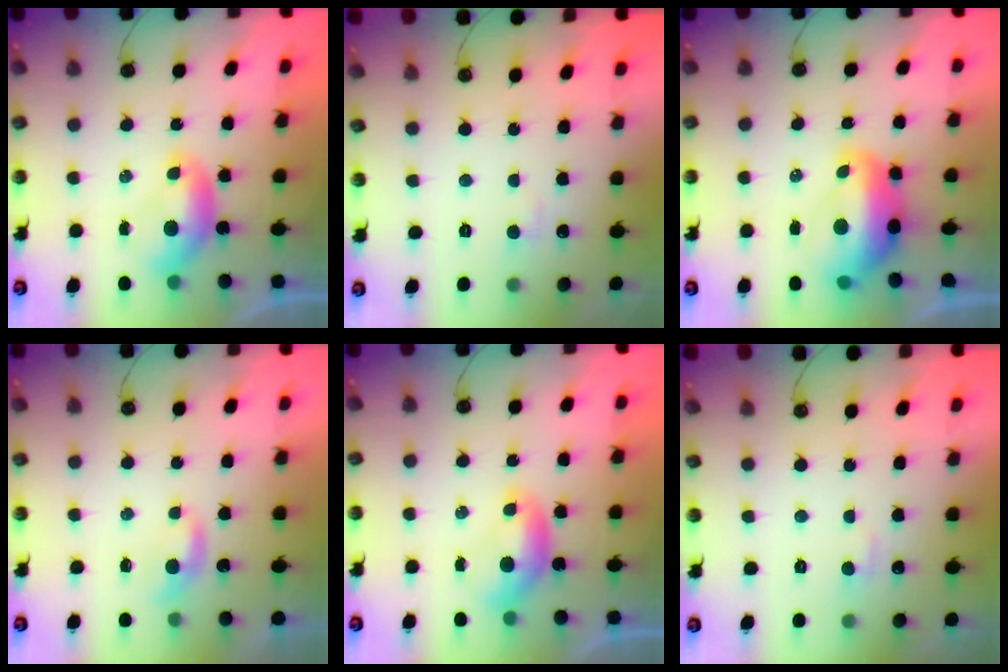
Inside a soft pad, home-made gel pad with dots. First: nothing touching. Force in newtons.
{"total": 2.0, "press": 1.9, "slide": 0.6}
{"total": 5.8, "press": 5.7, "slide": 1.4}
{"total": 1.2, "press": 1.2, "slide": 0.4}
{"total": 0.0}
{"total": 1.7, "press": 1.6, "slide": 0.6}